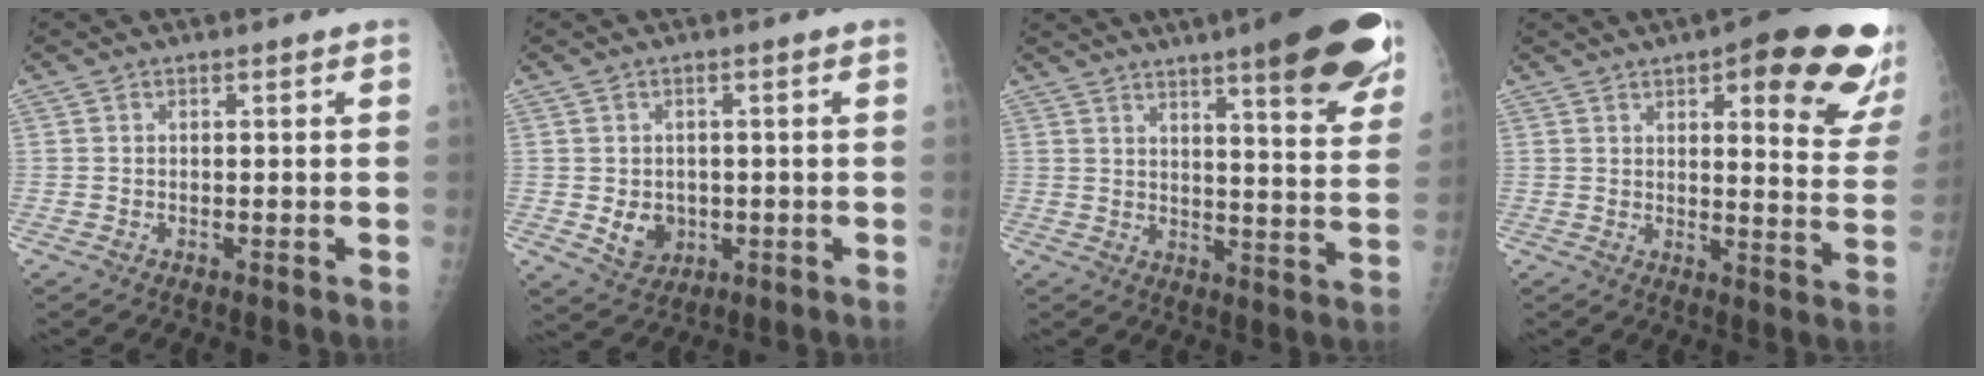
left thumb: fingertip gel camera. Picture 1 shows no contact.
{"total": 5.2, "force": [-0.7, 4.3, 2.8], "torque": [-0.024, -0.002, 0.002]}
{"total": 20.9, "force": [13.1, 3.8, 15.7], "torque": [-0.188, -0.053, 0.171]}
{"total": 21.6, "force": [11.5, 6.1, 17.2], "torque": [-0.178, -0.047, 0.137]}